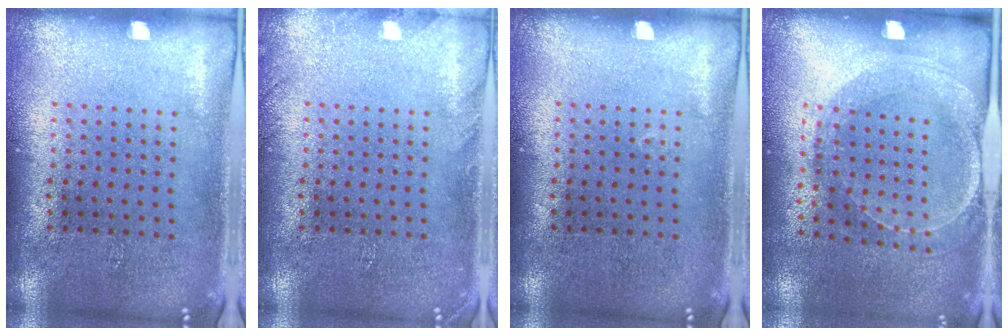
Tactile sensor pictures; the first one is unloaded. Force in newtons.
{"total": 1.1, "press": 1.1, "slide": 0.1}
{"total": 0.0}
{"total": 1.5, "press": 1.5, "slide": 0.4}